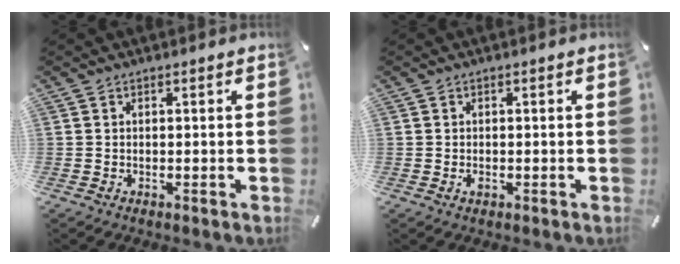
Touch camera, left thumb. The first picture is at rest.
{"total": 1.0, "force": [-0.3, 0.7, 0.7], "torque": [-0.013, 0.001, -0.006]}